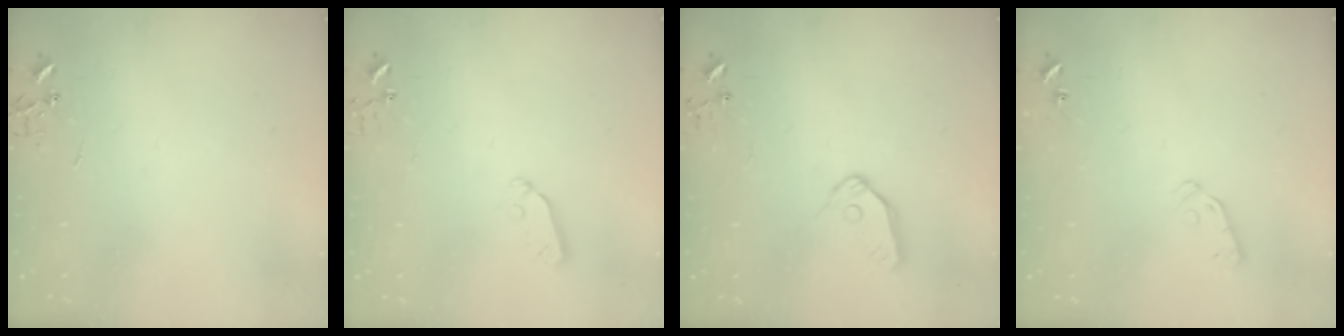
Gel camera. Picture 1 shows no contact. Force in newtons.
{"total": 3.7, "press": 3.6, "slide": 0.5}
{"total": 8.9, "press": 8.9, "slide": 1.0}
{"total": 5.9, "press": 5.9, "slide": 0.6}